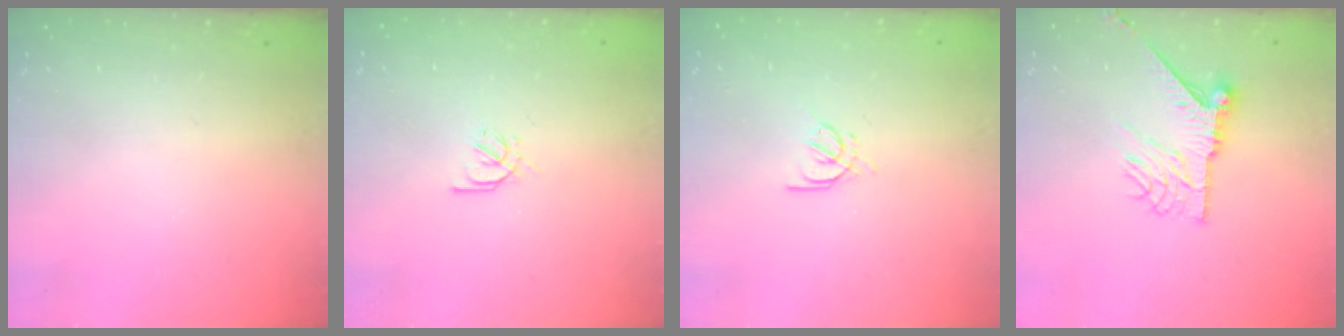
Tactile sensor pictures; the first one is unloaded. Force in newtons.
{"total": 2.6, "press": 2.5, "slide": 0.7}
{"total": 3.7, "press": 3.6, "slide": 0.7}
{"total": 10.2, "press": 10.2, "slide": 0.5}